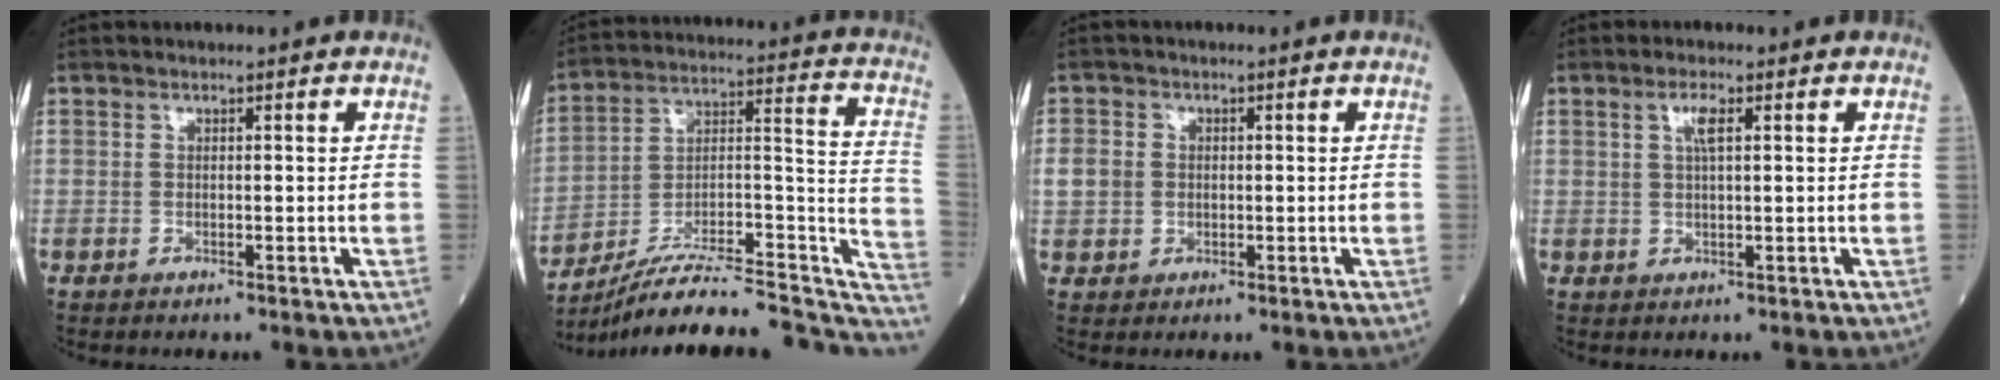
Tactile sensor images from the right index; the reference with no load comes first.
{"total": 24.2, "force": [-21.5, 4.0, 10.3], "torque": [-0.111, 0.041, -0.323]}
{"total": 3.7, "force": [0.1, 3.3, 1.5], "torque": [-0.034, 0.011, 0.004]}
{"total": 2.5, "force": [1.0, 0.5, 2.2], "torque": [-0.045, 0.003, 0.018]}